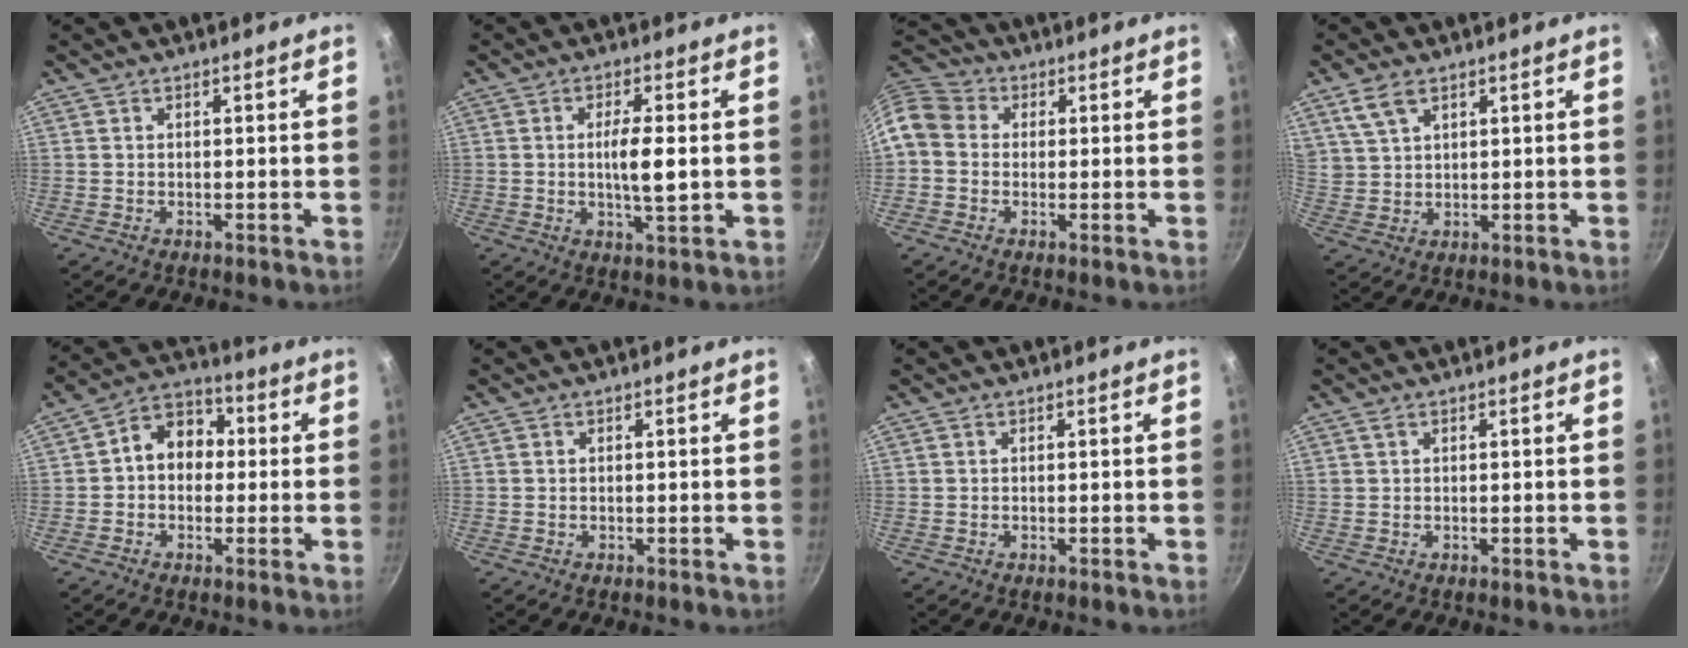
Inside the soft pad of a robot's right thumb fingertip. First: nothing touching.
{"total": 6.5, "force": [-0.1, 1.5, 6.3], "torque": [-0.114, 0.000, -0.001]}
{"total": 9.1, "force": [0.0, 7.7, 4.7], "torque": [-0.082, 0.024, -0.021]}
{"total": 5.4, "force": [3.3, 2.9, 3.1], "torque": [-0.054, -0.004, 0.072]}
{"total": 9.1, "force": [0.4, 7.2, 5.5], "torque": [-0.043, 0.026, -0.014]}
{"total": 0.0}
{"total": 0.0}
{"total": 0.6, "force": [0.4, 0.3, 0.4], "torque": [-0.007, 0.001, 0.009]}